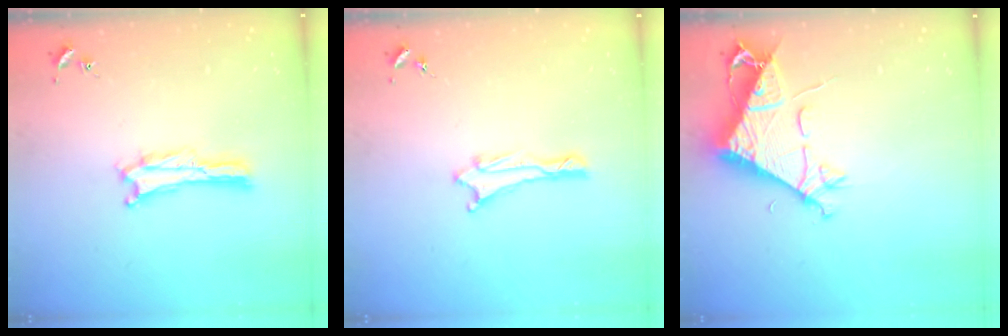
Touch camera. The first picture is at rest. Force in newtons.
{"total": 1.0, "press": 1.0, "slide": 0.2}
{"total": 8.0, "press": 8.0, "slide": 0.7}